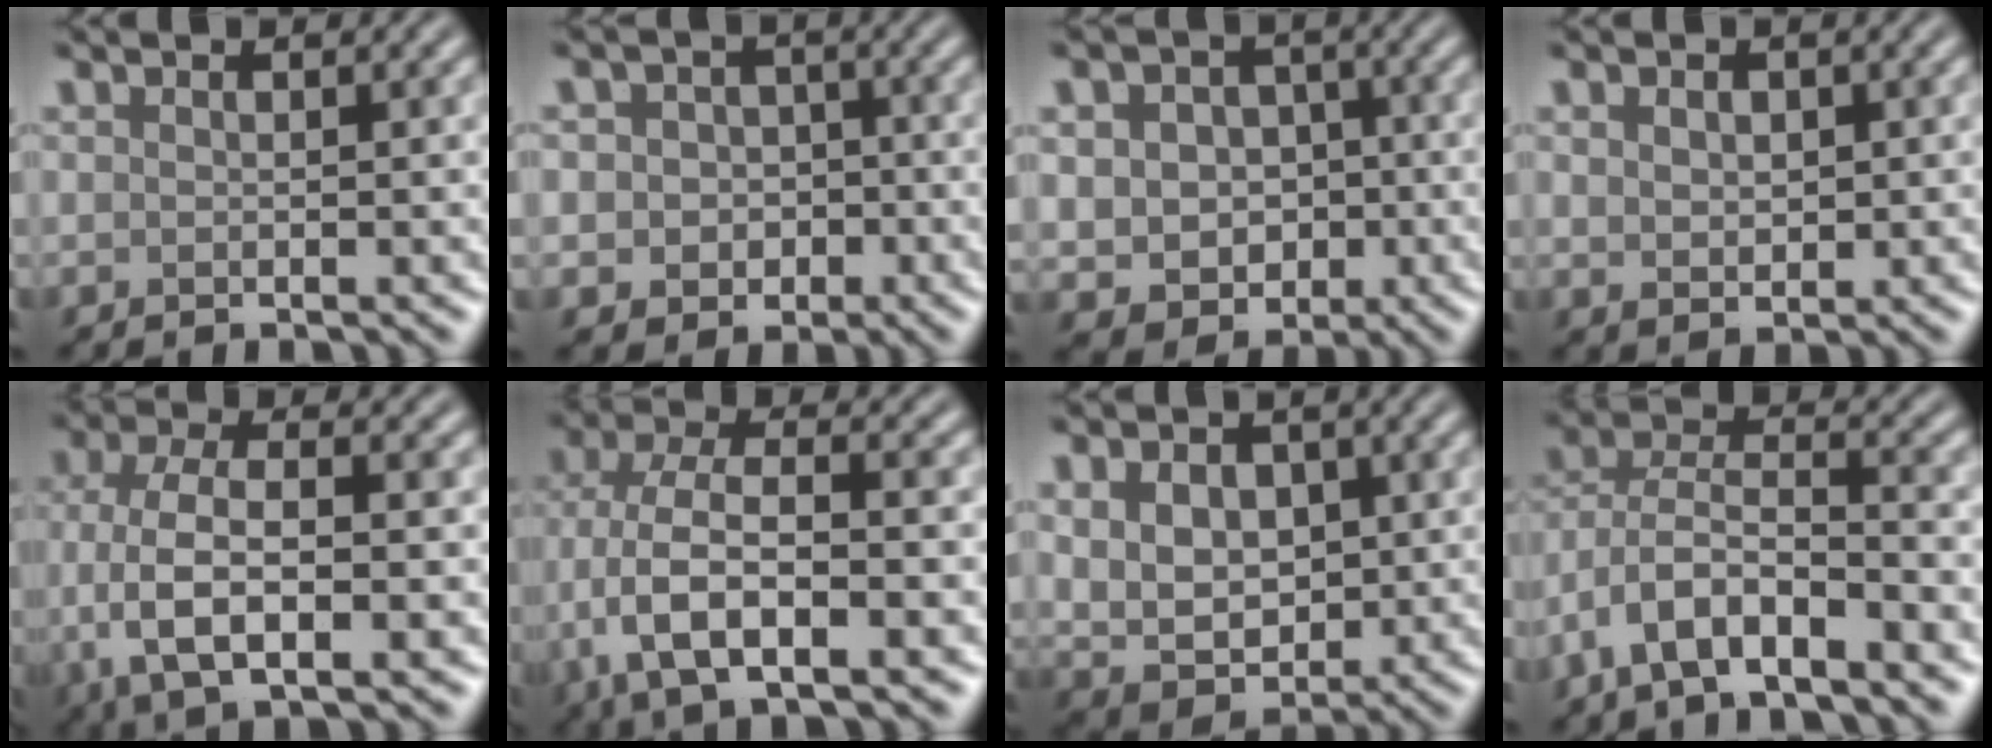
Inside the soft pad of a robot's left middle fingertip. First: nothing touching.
{"total": 4.3, "force": [-0.4, 3.9, 1.7], "torque": [-0.009, 0.012, -0.026]}
{"total": 6.3, "force": [-0.4, 5.4, 3.3], "torque": [-0.043, 0.002, -0.018]}
{"total": 1.7, "force": [0.5, 1.3, 1.0], "torque": [-0.019, -0.004, 0.013]}
{"total": 7.6, "force": [-1.1, 3.4, 6.6], "torque": [-0.132, -0.003, -0.023]}
{"total": 8.9, "force": [-2.4, 4.2, 7.5], "torque": [-0.155, -0.001, -0.048]}
{"total": 6.7, "force": [1.0, 5.1, 4.2], "torque": [-0.081, -0.003, 0.025]}
{"total": 7.1, "force": [-4.0, 2.9, 5.2], "torque": [-0.092, 0.009, -0.082]}